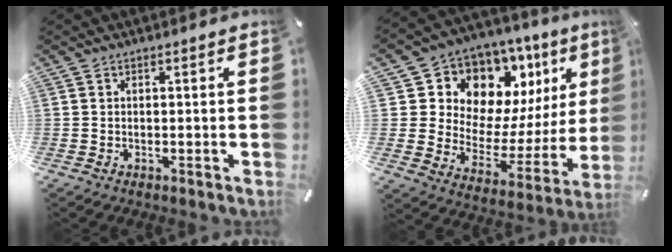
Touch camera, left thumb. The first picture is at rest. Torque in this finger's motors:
{"motor_torque": [2.15, 1.78, 1.87, -0.90, 0.07]}